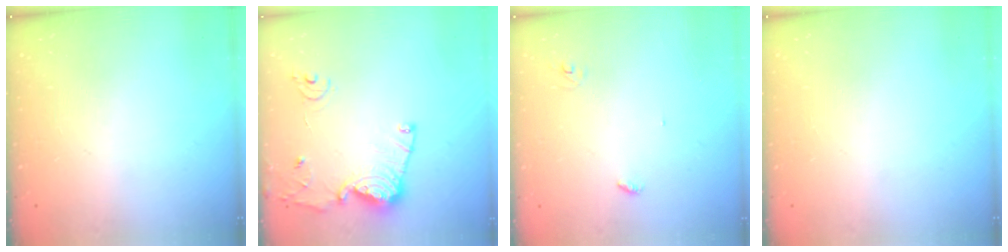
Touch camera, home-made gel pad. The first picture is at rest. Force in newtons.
{"total": 13.4, "press": 13.4, "slide": 1.5}
{"total": 2.8, "press": 2.8, "slide": 0.3}
{"total": 0.0}